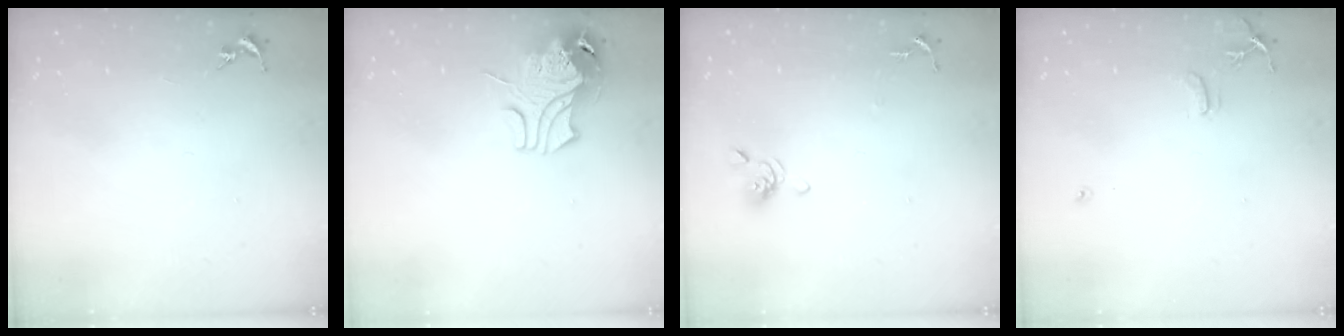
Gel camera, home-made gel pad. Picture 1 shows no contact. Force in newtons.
{"total": 9.7, "press": 9.6, "slide": 1.4}
{"total": 6.9, "press": 6.7, "slide": 1.6}
{"total": 7.9, "press": 7.9, "slide": 0.7}